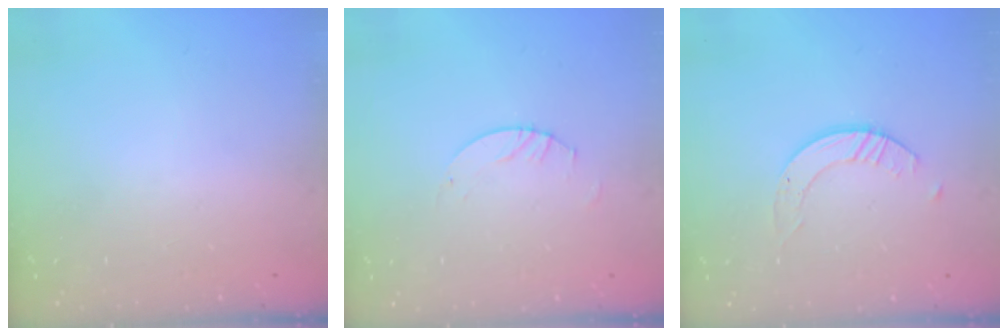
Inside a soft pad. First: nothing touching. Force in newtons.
{"total": 2.0, "press": 2.0, "slide": 0.2}
{"total": 2.6, "press": 2.5, "slide": 0.3}